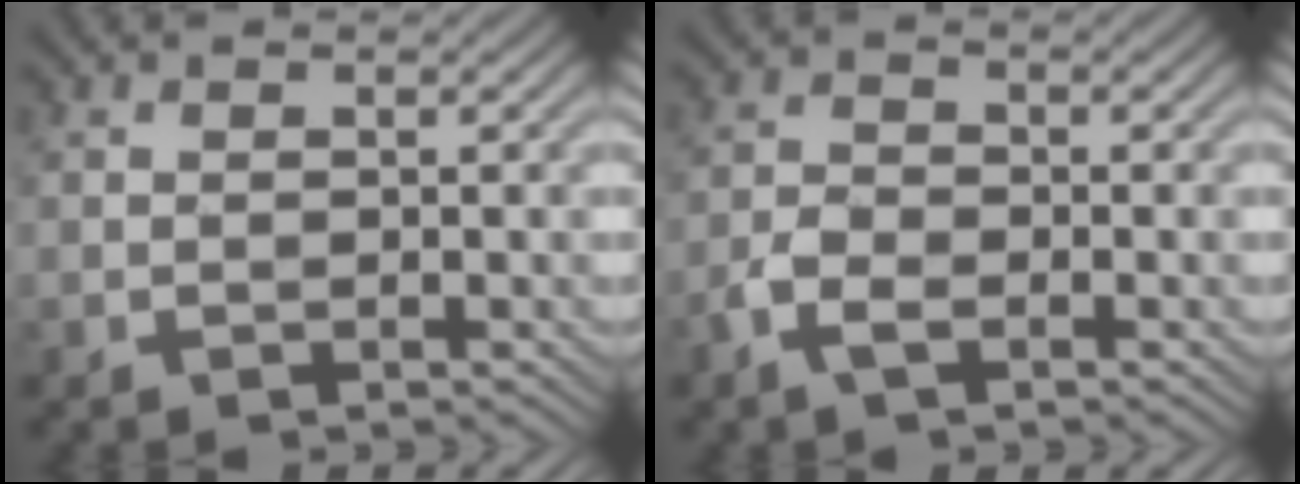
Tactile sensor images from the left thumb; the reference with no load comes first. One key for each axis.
{"total": 3.1, "fx": -1.8, "fy": 1.4, "fz": 2.1, "tx": -0.049, "ty": 0.001, "tz": -0.044}